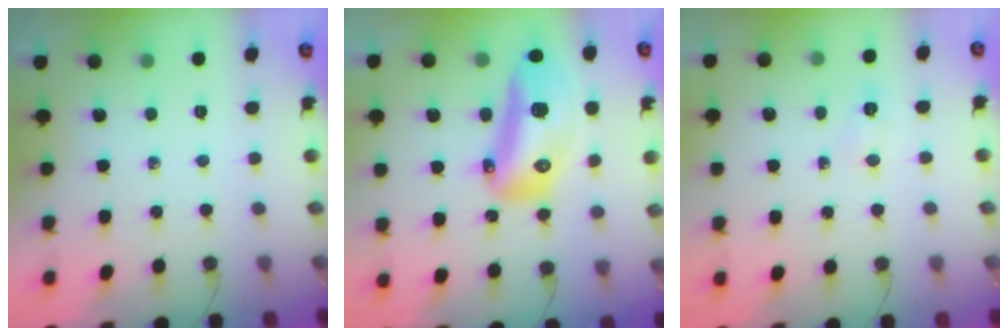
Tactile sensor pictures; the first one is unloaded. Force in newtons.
{"total": 21.1, "press": 18.8, "slide": 9.5}
{"total": 3.7, "press": 3.1, "slide": 2.0}